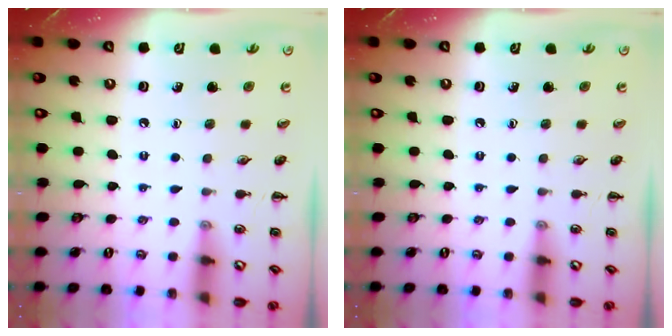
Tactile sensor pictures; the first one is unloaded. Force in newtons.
{"total": 0.0}